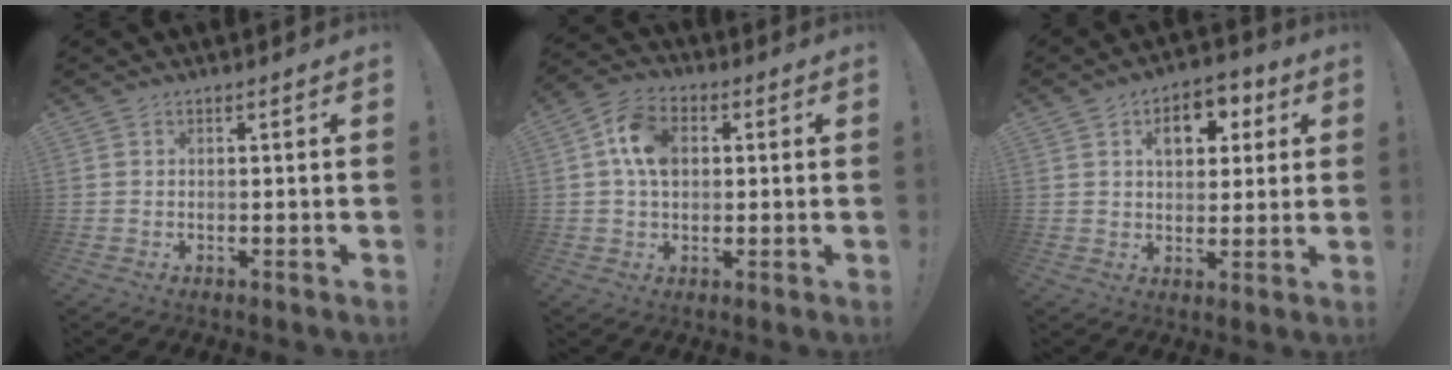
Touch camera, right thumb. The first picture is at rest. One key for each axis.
{"total": 10.8, "fx": 2.1, "fy": 7.7, "fz": 7.3, "tx": -0.131, "ty": 0.009, "tz": 0.041}
{"total": 9.9, "fx": 3.7, "fy": 6.6, "fz": 6.4, "tx": -0.081, "ty": -0.002, "tz": 0.064}